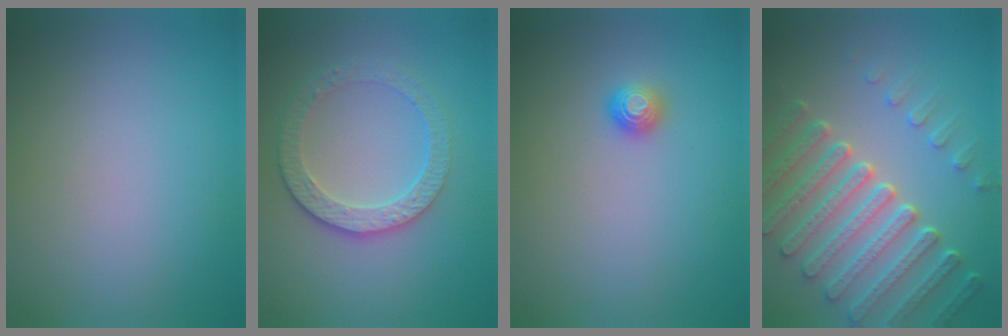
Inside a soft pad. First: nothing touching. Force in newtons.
{"total": 3.5, "press": 3.1, "slide": 1.5}
{"total": 1.2, "press": 1.1, "slide": 0.4}
{"total": 7.2, "press": 5.5, "slide": 4.6}